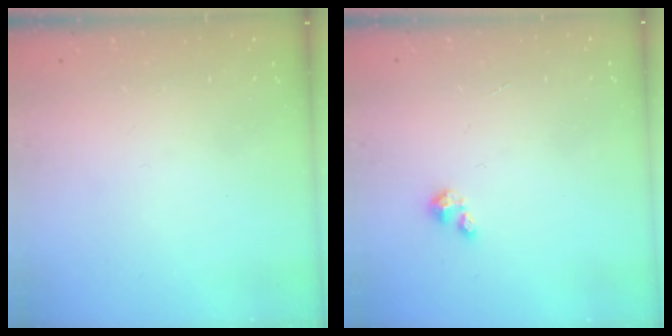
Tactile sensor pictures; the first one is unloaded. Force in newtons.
{"total": 1.2, "press": 1.2, "slide": 0.2}